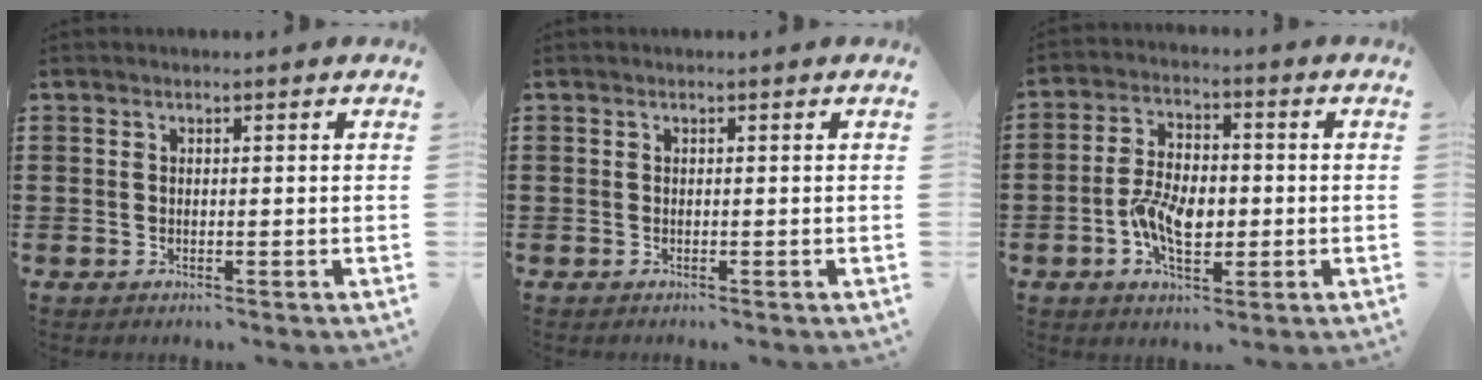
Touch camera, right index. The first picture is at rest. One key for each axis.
{"total": 0.0}
{"total": 7.3, "fx": -1.9, "fy": 4.1, "fz": 5.8, "tx": -0.119, "ty": 0.001, "tz": -0.040}